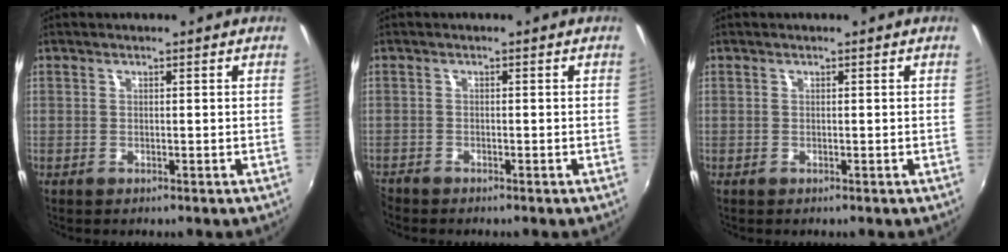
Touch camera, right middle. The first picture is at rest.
{"total": 1.6, "force": [-1.6, 0.2, 0.2], "torque": [-0.009, -0.010, -0.036]}
{"total": 0.0}